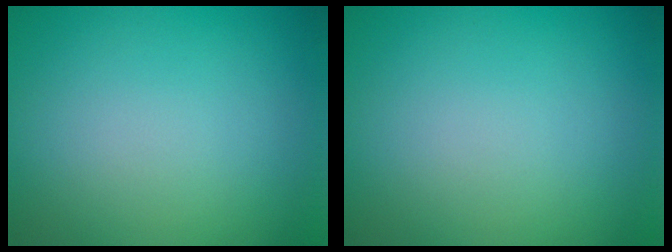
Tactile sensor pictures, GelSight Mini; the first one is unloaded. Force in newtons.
{"total": 0.0}